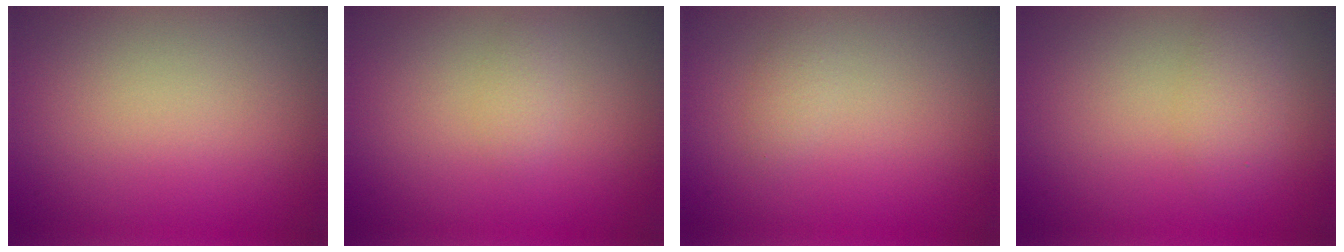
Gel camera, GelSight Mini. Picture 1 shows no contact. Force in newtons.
{"total": 0.8, "press": 0.8, "slide": 0.1}
{"total": 0.9, "press": 0.9, "slide": 0.1}
{"total": 2.2, "press": 2.2, "slide": 0.1}